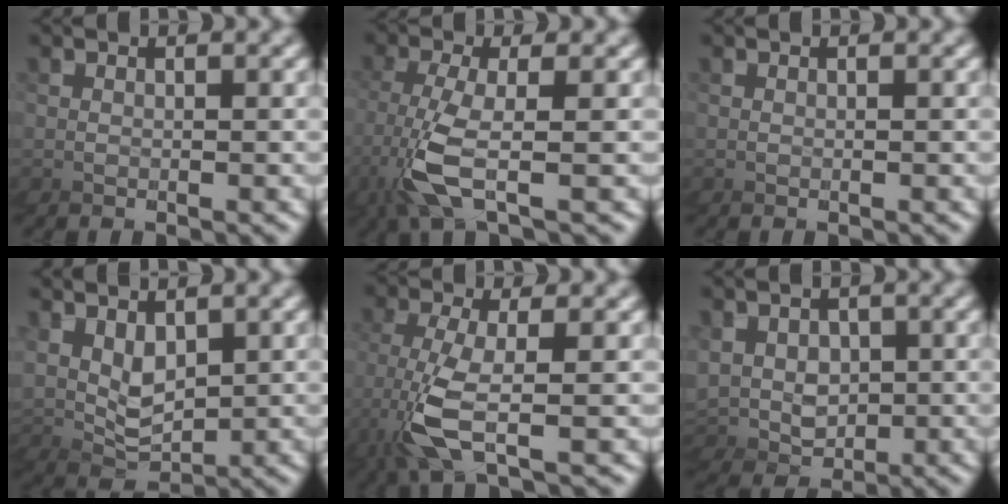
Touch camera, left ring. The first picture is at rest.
{"total": 2.1, "force": [-1.4, -1.5, 0.5], "torque": [-0.060, -0.001, -0.017]}
{"total": 0.0}
{"total": 4.2, "force": [2.0, 3.6, 1.0], "torque": [-0.065, 0.013, 0.016]}
{"total": 2.1, "force": [-1.3, -1.2, 1.0], "torque": [-0.068, -0.002, -0.015]}
{"total": 5.0, "force": [0.4, 4.9, -0.9], "torque": [-0.037, -0.011, 0.001]}